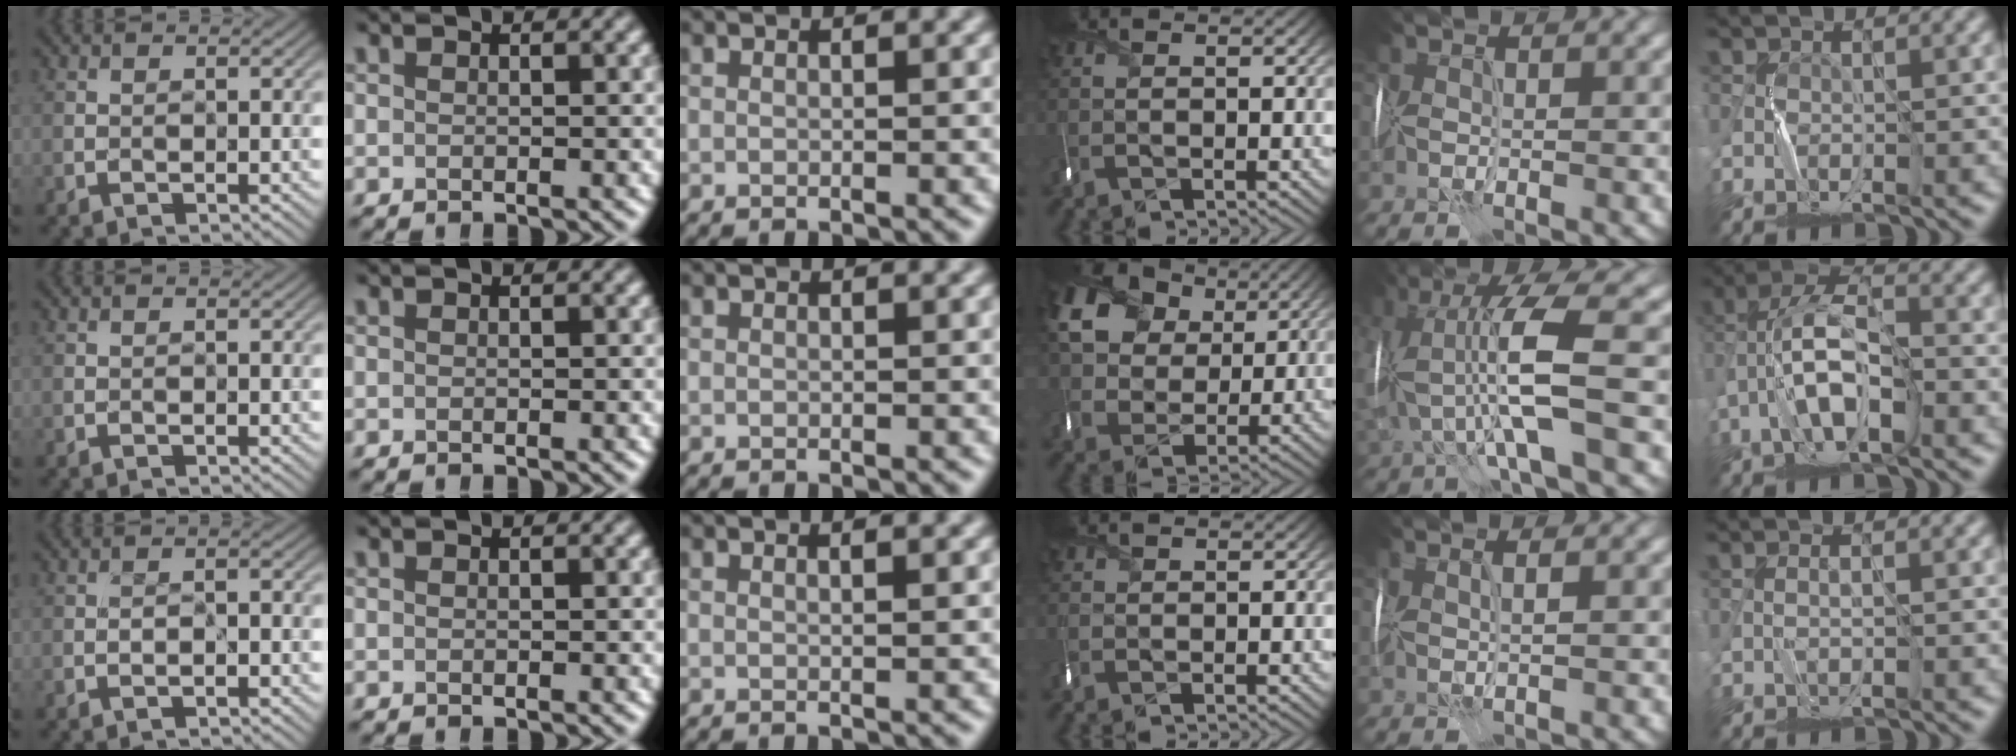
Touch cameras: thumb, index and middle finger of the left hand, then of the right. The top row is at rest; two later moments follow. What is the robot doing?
{"motion": "wrap", "object": "ribbon"}